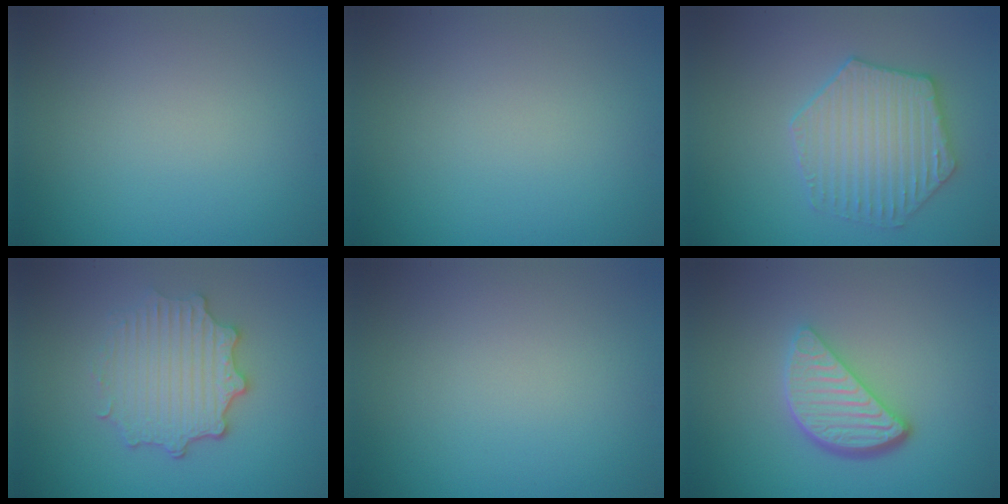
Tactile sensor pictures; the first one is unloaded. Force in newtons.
{"total": 0.0}
{"total": 4.3, "press": 4.0, "slide": 1.6}
{"total": 4.5, "press": 3.8, "slide": 2.4}
{"total": 0.0}
{"total": 4.0, "press": 3.2, "slide": 2.4}